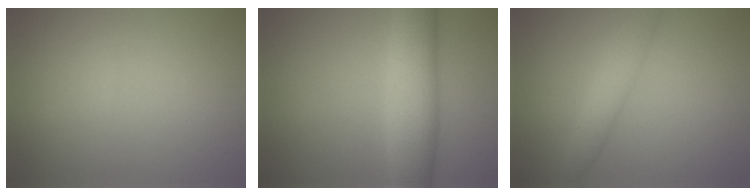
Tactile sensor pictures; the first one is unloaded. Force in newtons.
{"total": 6.7, "press": 6.7, "slide": 0.4}
{"total": 3.1, "press": 3.0, "slide": 0.2}